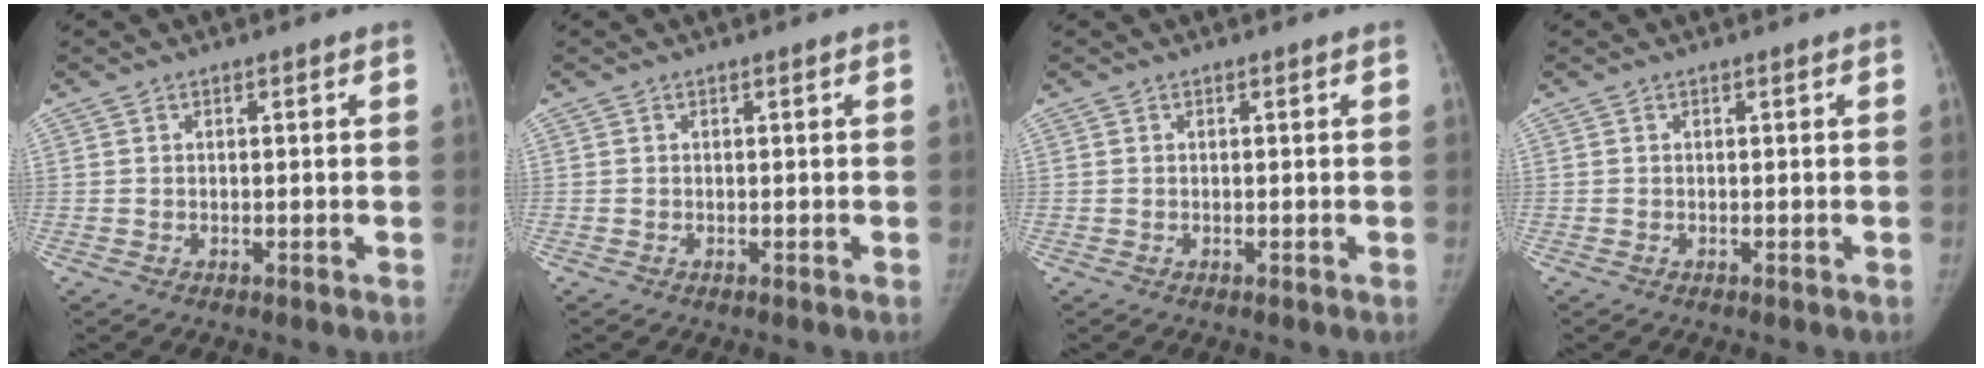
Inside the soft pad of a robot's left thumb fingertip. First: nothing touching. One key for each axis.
{"total": 0.0}
{"total": 0.0}
{"total": 0.0}